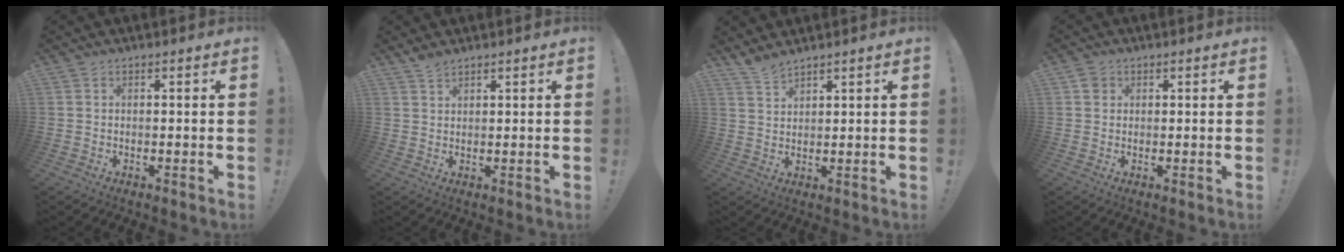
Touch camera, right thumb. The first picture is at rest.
{"total": 2.4, "force": [2.1, 0.7, 1.0], "torque": [-0.017, -0.010, 0.038]}
{"total": 3.9, "force": [3.7, 0.7, 1.3], "torque": [-0.028, -0.022, 0.068]}
{"total": 2.2, "force": [1.0, 1.9, 0.5], "torque": [0.001, -0.002, 0.017]}